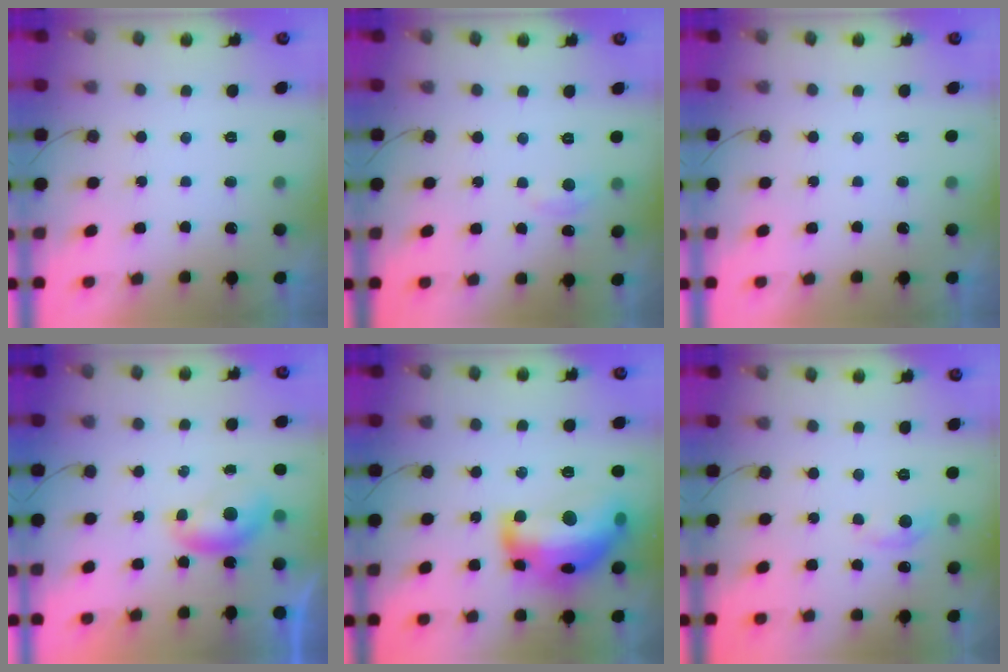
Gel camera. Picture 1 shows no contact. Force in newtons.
{"total": 3.5, "press": 3.4, "slide": 0.4}
{"total": 0.0}
{"total": 6.1, "press": 6.1, "slide": 0.9}
{"total": 23.1, "press": 23.0, "slide": 1.4}
{"total": 5.9, "press": 5.9, "slide": 0.5}